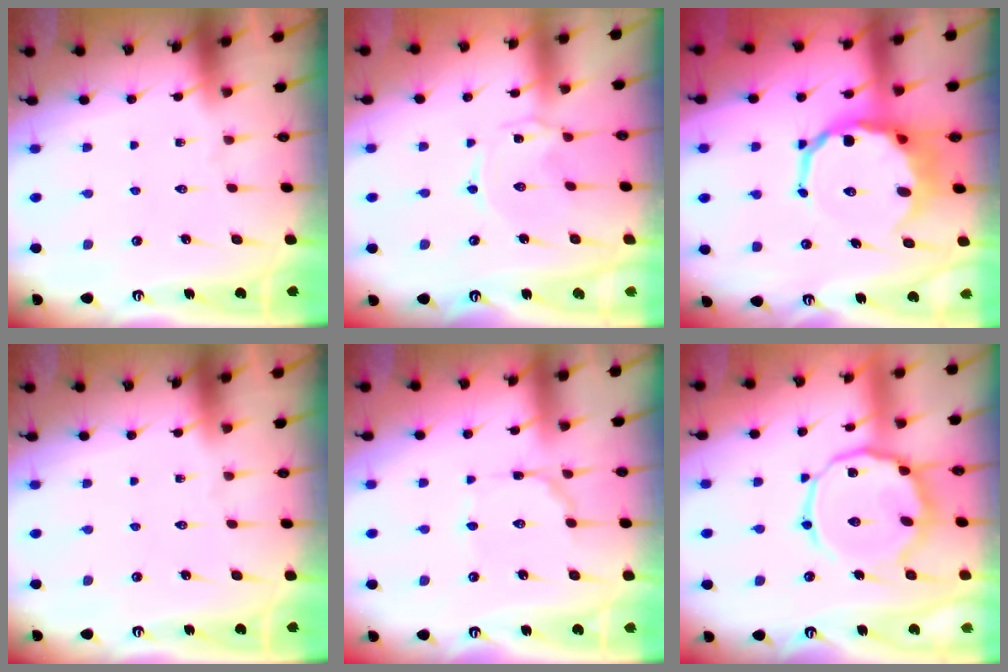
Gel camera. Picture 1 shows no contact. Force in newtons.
{"total": 0.8, "press": 0.8, "slide": 0.3}
{"total": 12.2, "press": 11.9, "slide": 2.8}
{"total": 0.0}
{"total": 3.7, "press": 3.7, "slide": 0.3}
{"total": 15.2, "press": 15.2, "slide": 1.2}